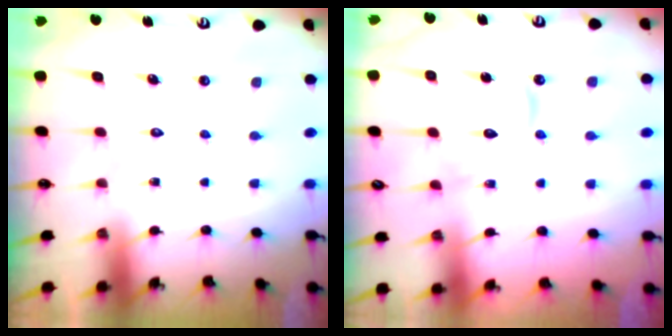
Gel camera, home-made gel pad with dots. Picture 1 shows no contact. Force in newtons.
{"total": 9.9, "press": 9.9, "slide": 0.7}